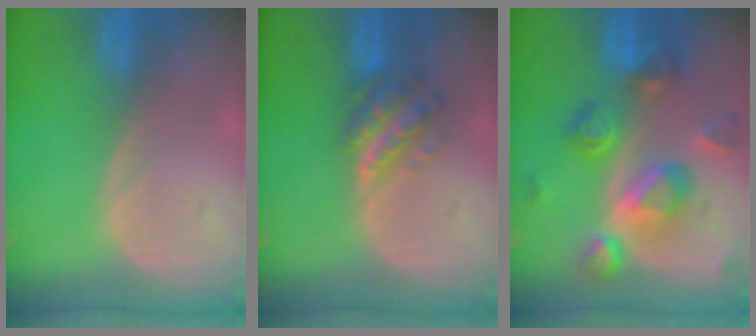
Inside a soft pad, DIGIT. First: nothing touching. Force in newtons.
{"total": 5.8, "press": 5.3, "slide": 2.4}
{"total": 10.5, "press": 9.4, "slide": 4.7}